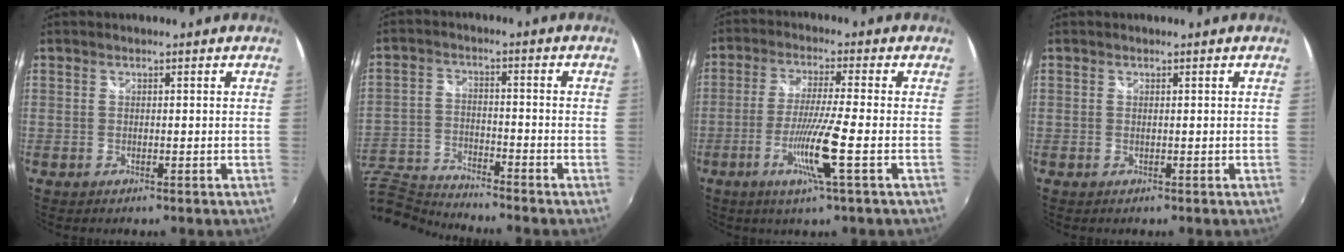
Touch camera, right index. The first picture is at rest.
{"total": 11.0, "force": [-10.6, 2.0, 2.5], "torque": [-0.078, -0.006, -0.206]}
{"total": 8.8, "force": [-3.2, -1.3, 8.1], "torque": [-0.168, -0.015, -0.062]}
{"total": 0.0}